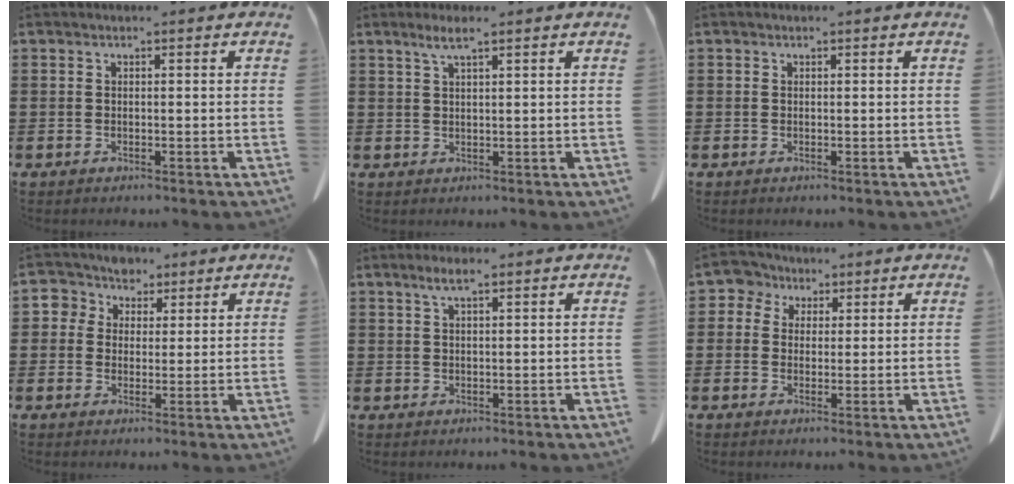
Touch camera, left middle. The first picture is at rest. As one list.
[{"total": 2.6, "force": [1.6, 0.2, 2.0], "torque": [-0.041, 0.002, 0.028]}, {"total": 0.0}, {"total": 4.4, "force": [2.1, 3.8, 0.7], "torque": [-0.037, 0.006, 0.035]}, {"total": 2.6, "force": [1.6, 0.5, 2.0], "torque": [-0.042, 0.004, 0.027]}, {"total": 3.8, "force": [1.8, 3.3, 0.7], "torque": [-0.036, 0.008, 0.029]}]